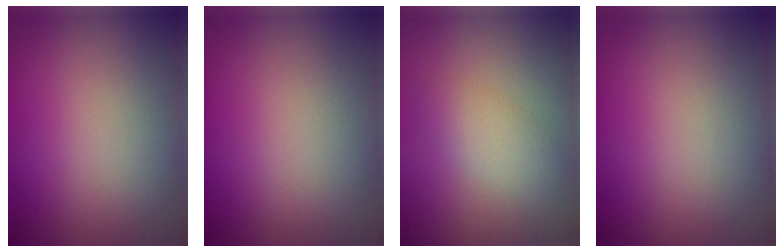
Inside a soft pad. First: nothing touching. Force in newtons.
{"total": 0.0}
{"total": 2.4, "press": 2.4, "slide": 0.2}
{"total": 0.0}